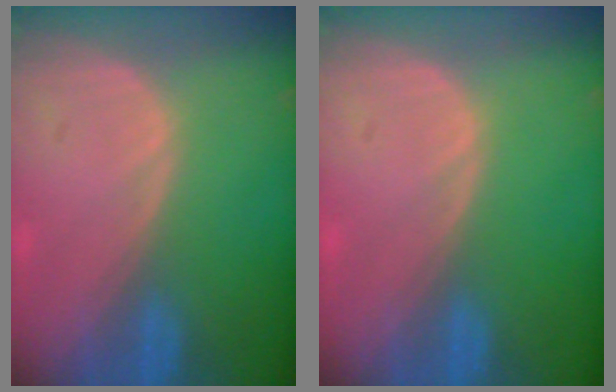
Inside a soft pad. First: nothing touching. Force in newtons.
{"total": 0.0}